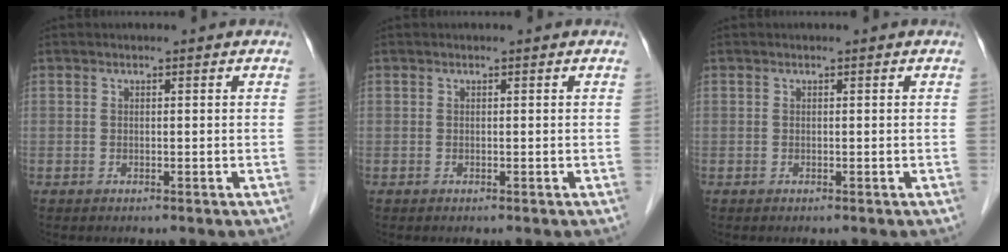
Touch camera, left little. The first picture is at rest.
{"total": 0.0}
{"total": 0.0}